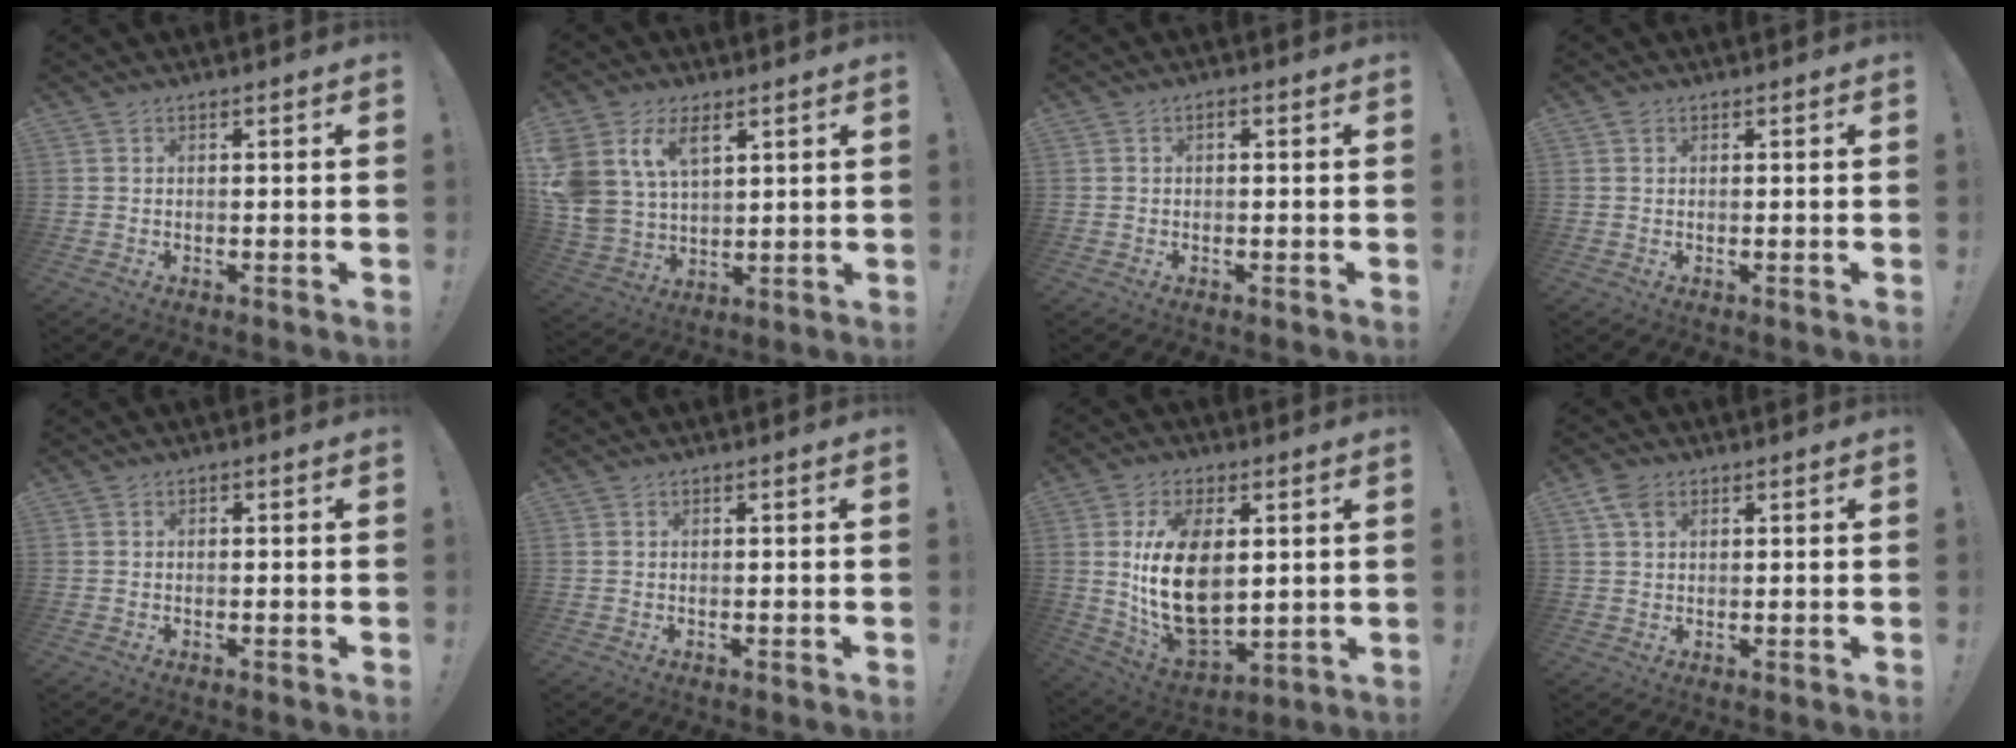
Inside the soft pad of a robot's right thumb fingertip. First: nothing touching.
{"total": 12.1, "force": [6.4, 7.8, 6.6], "torque": [-0.146, -0.028, 0.129]}
{"total": 0.9, "force": [-0.4, 0.5, 0.7], "torque": [-0.020, 0.006, -0.006]}
{"total": 0.6, "force": [0.4, 0.5, 0.0], "torque": [0.002, 0.000, 0.007]}
{"total": 0.5, "force": [-0.3, 0.4, 0.2], "torque": [-0.010, 0.004, -0.004]}
{"total": 0.0}
{"total": 19.4, "force": [3.0, 11.7, 15.1], "torque": [-0.280, -0.027, 0.055]}
{"total": 4.7, "force": [2.2, 3.0, 2.8], "torque": [-0.055, 0.003, 0.044]}